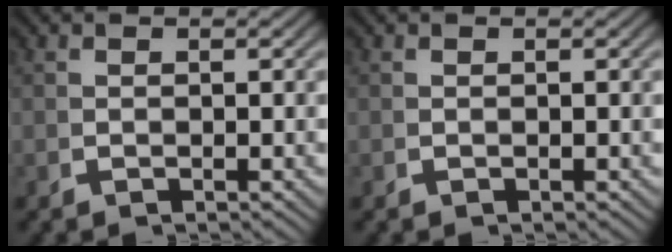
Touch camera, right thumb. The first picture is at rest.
{"total": 0.0}